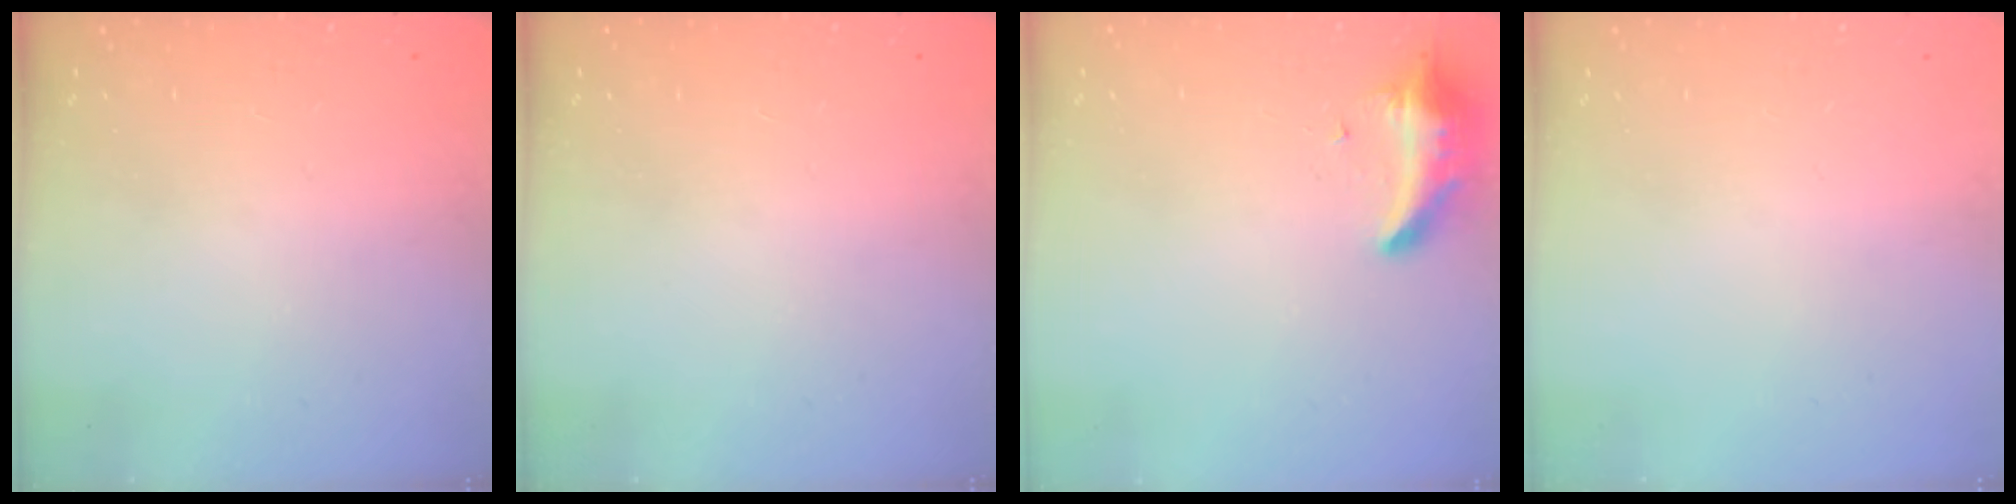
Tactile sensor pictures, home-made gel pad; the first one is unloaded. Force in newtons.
{"total": 0.0}
{"total": 8.6, "press": 8.6, "slide": 0.3}
{"total": 0.0}